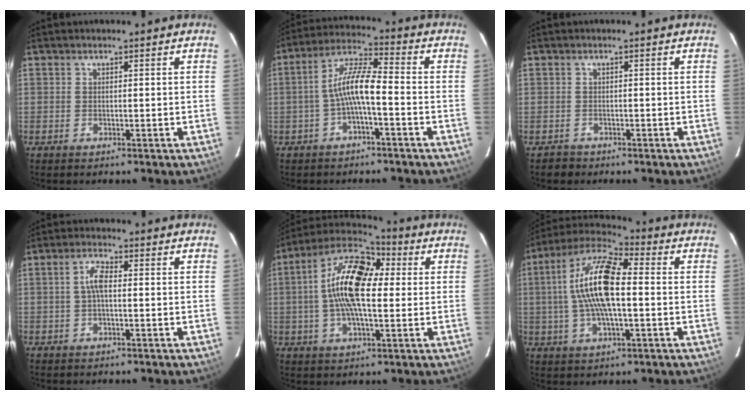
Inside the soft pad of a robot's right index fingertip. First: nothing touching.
{"total": 7.6, "force": [-2.3, 1.3, 7.1], "torque": [-0.154, 0.018, -0.045]}
{"total": 1.9, "force": [-1.2, 1.5, -0.2], "torque": [0.000, 0.007, -0.017]}
{"total": 3.4, "force": [-0.1, 1.1, 3.2], "torque": [-0.064, 0.010, -0.002]}
{"total": 16.2, "force": [1.6, 7.3, 14.4], "torque": [-0.271, 0.021, 0.012]}
{"total": 15.5, "force": [0.4, 5.5, 14.5], "torque": [-0.280, 0.016, -0.003]}